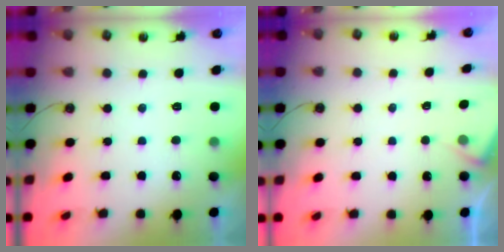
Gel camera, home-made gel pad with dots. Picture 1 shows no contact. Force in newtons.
{"total": 4.1, "press": 4.1, "slide": 0.2}